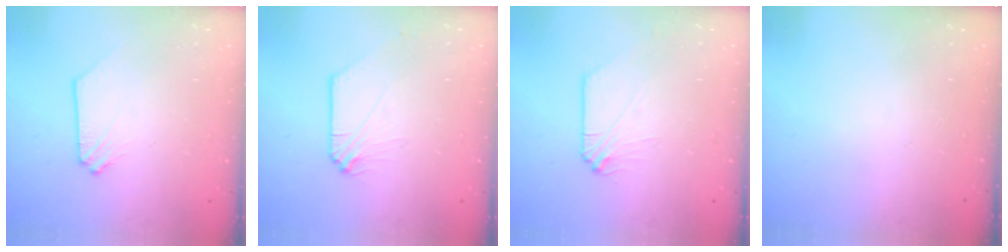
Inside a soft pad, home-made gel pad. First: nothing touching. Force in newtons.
{"total": 0.0}
{"total": 0.0}
{"total": 0.0}